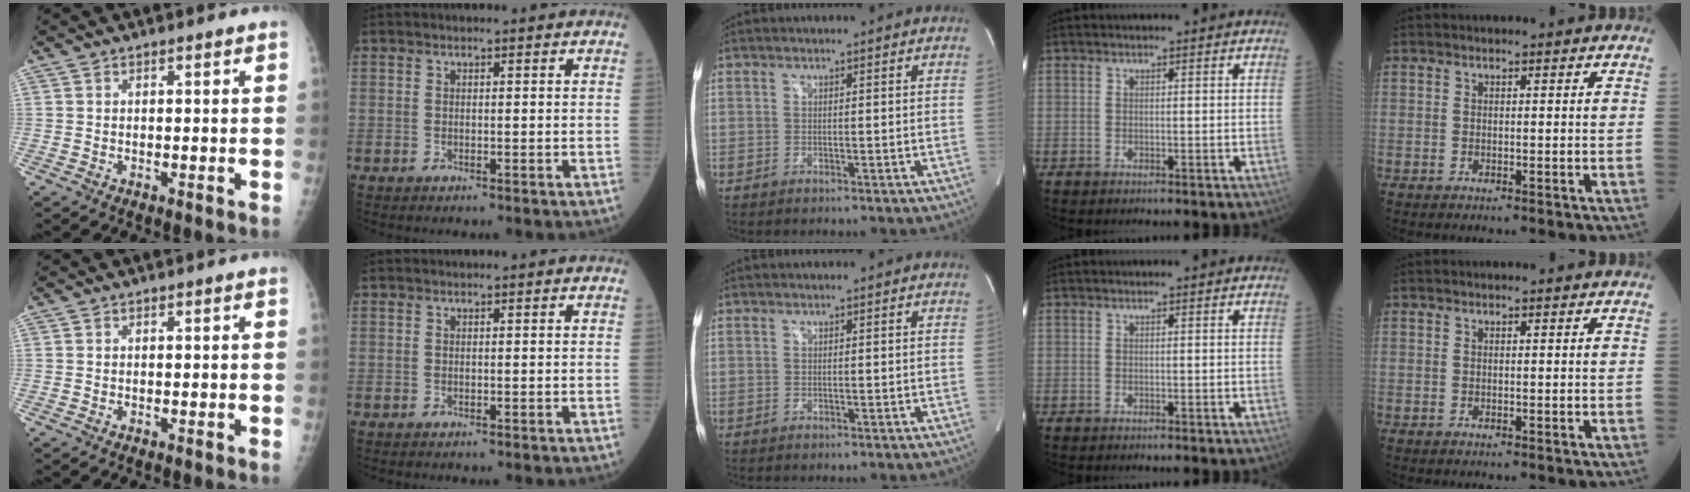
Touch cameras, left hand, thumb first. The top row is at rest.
{}